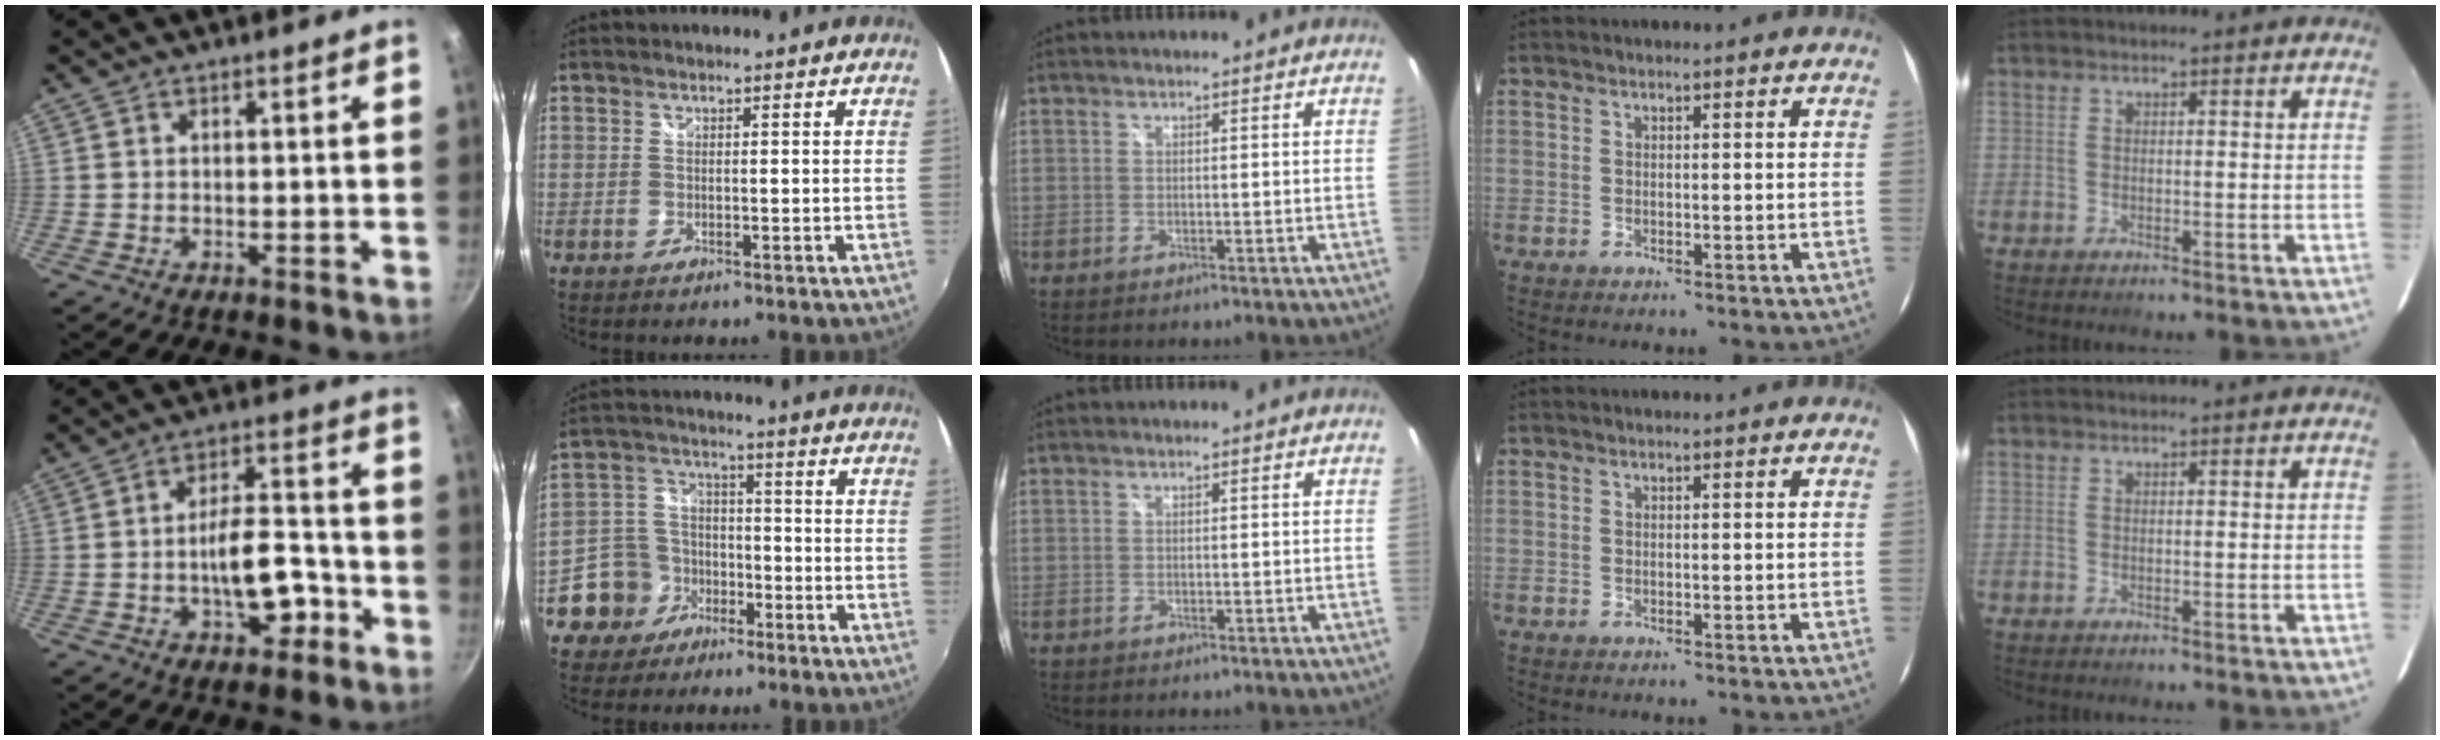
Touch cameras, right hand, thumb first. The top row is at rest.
{"thumb": {"total": 10.5, "force": [-3.9, 5.3, 8.2], "torque": [-0.095, 0.045, -0.055]}, "index": {"total": 8.5, "force": [-5.4, 6.6, 1.1], "torque": [-0.039, 0.032, -0.104]}}